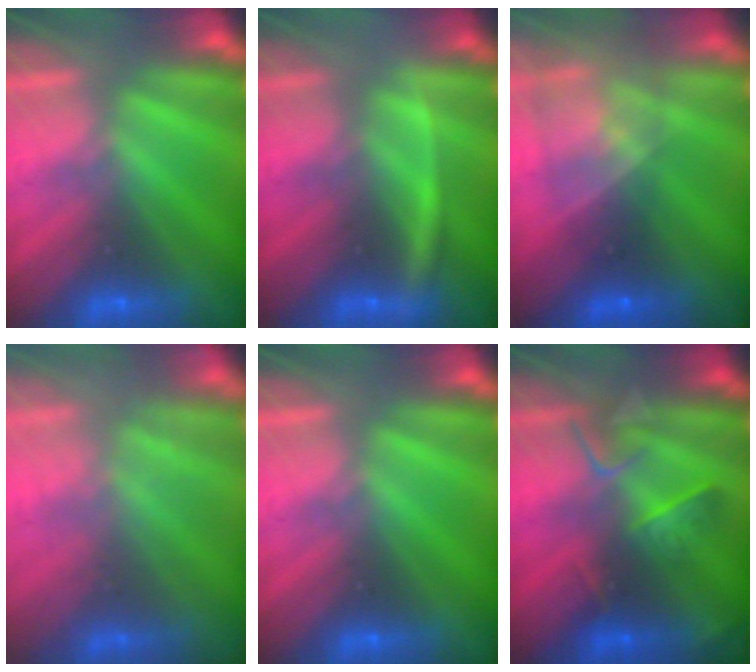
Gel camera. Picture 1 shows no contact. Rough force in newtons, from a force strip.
{"total": 3.0}
{"total": 7.3}
{"total": 2.1}
{"total": 0.0}
{"total": 2.6}